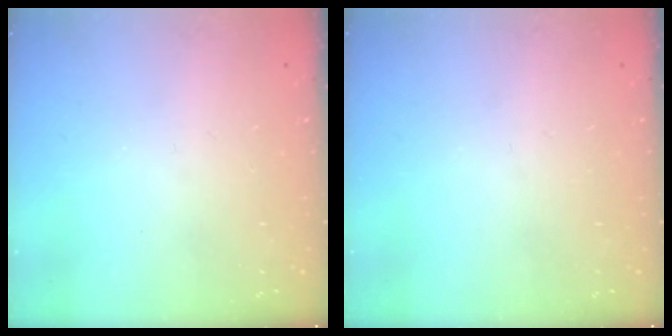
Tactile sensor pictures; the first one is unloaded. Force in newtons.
{"total": 0.0}